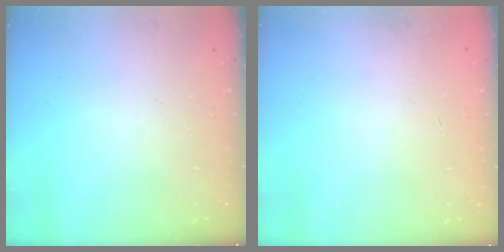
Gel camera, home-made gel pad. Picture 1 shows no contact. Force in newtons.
{"total": 0.0}